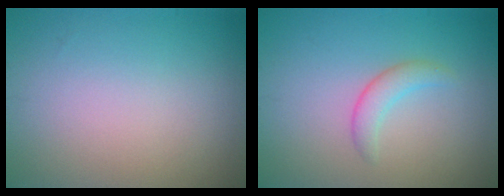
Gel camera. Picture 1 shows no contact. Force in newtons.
{"total": 1.8, "press": 1.8, "slide": 0.1}